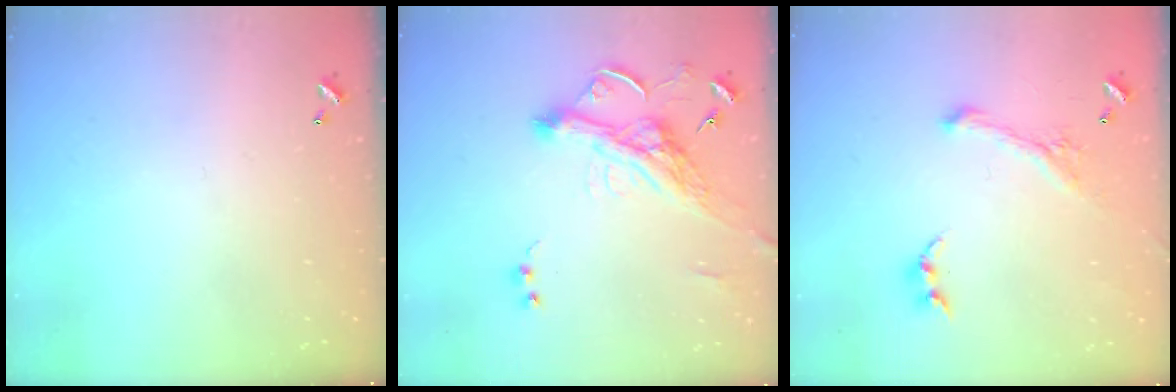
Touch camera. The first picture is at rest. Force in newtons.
{"total": 5.2, "press": 4.9, "slide": 1.6}
{"total": 1.3, "press": 0.5, "slide": 1.2}